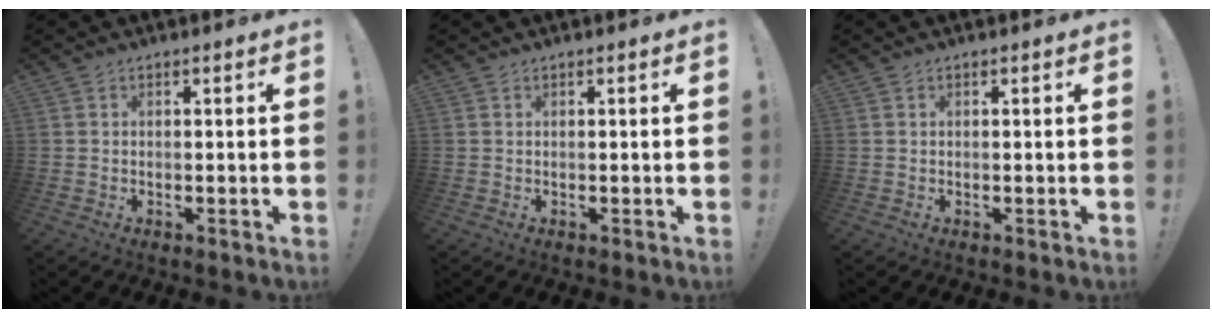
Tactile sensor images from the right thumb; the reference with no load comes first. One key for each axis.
{"total": 0.0}
{"total": 0.0}